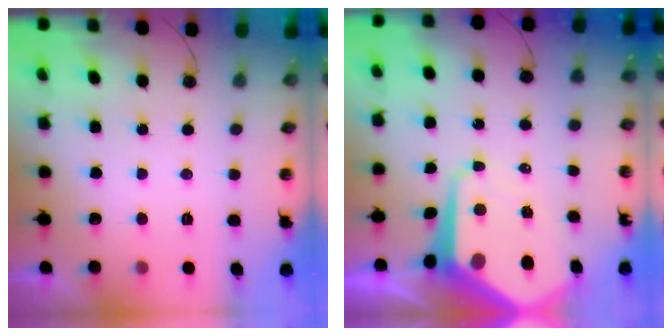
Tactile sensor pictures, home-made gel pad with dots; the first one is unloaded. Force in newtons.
{"total": 11.8, "press": 11.8, "slide": 1.2}